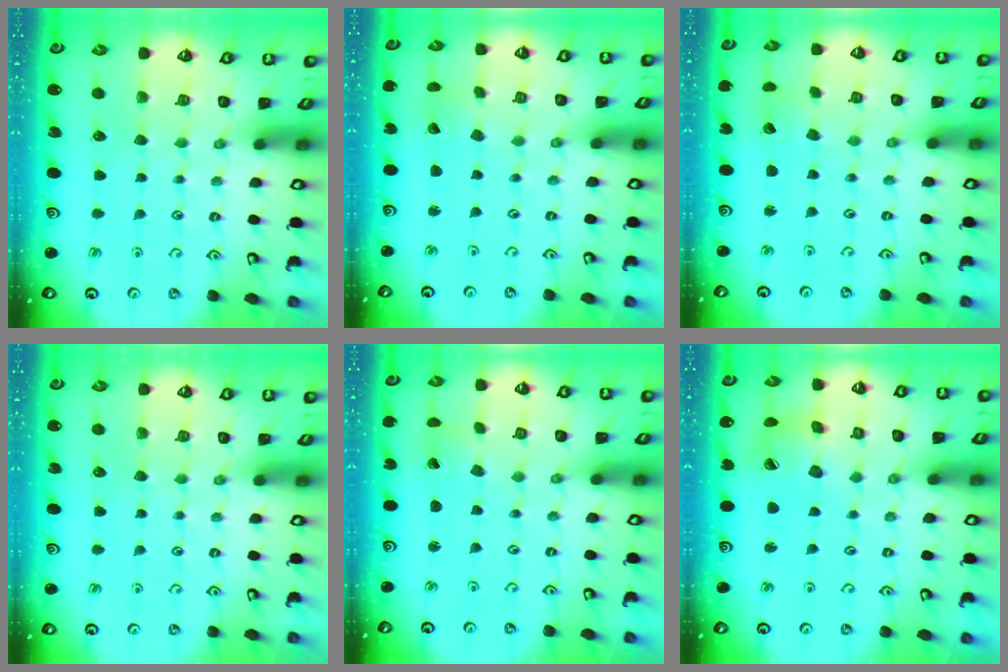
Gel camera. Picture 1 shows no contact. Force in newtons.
{"total": 1.5, "press": 1.5, "slide": 0.1}
{"total": 2.5, "press": 2.5, "slide": 0.2}
{"total": 0.0}
{"total": 0.6, "press": 0.6, "slide": 0.0}
{"total": 9.2, "press": 9.1, "slide": 1.2}